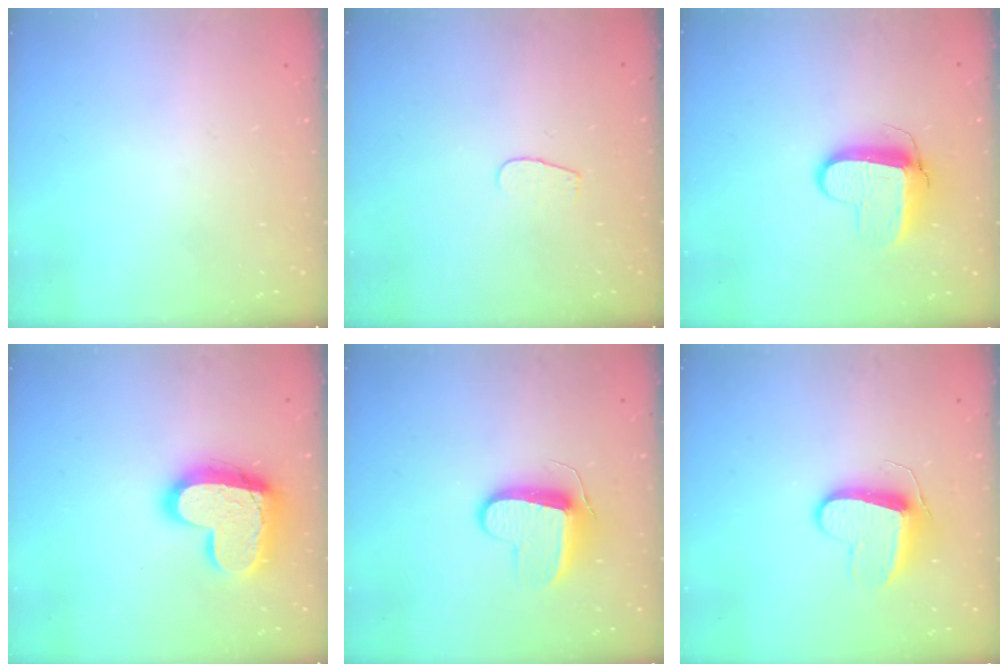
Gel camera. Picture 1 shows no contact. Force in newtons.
{"total": 2.6, "press": 2.5, "slide": 0.3}
{"total": 8.9, "press": 8.8, "slide": 1.0}
{"total": 17.9, "press": 17.8, "slide": 1.6}
{"total": 9.9, "press": 9.9, "slide": 0.2}
{"total": 9.7, "press": 9.7, "slide": 0.4}